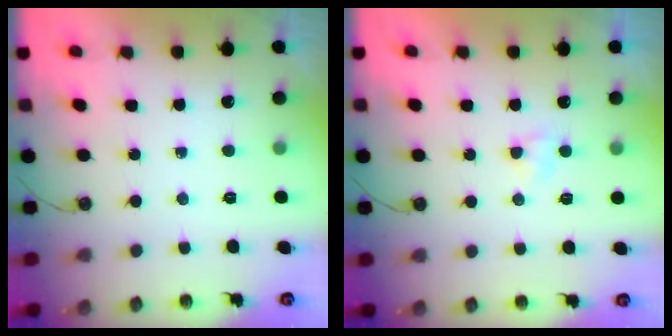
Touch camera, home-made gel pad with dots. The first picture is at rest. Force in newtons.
{"total": 2.7, "press": 2.7, "slide": 0.4}